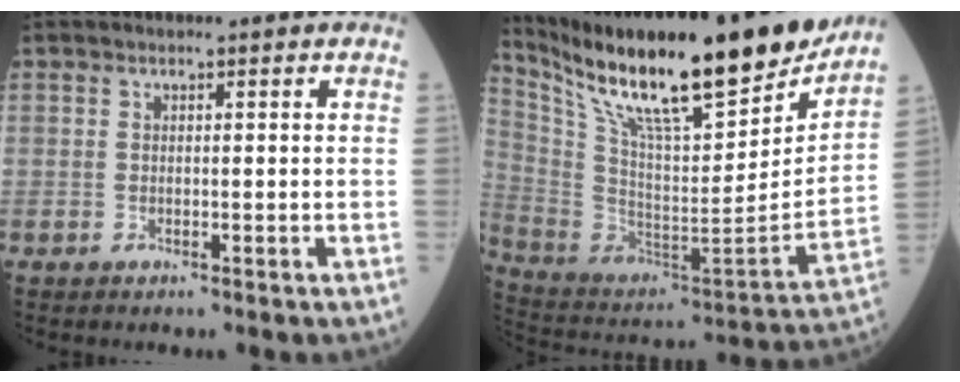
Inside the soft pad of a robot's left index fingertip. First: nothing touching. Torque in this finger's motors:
{"motor_torque": [0.42, -0.54, 0.78, 0.21]}